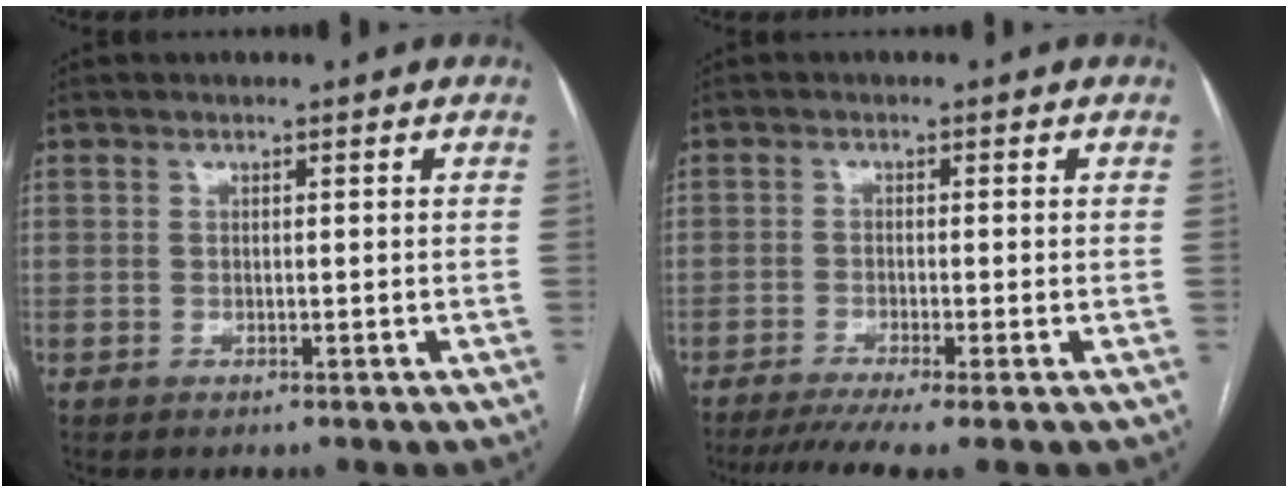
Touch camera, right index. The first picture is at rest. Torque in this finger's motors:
{"motor_torque": [0.43, -0.19, 0.17, 0.05]}